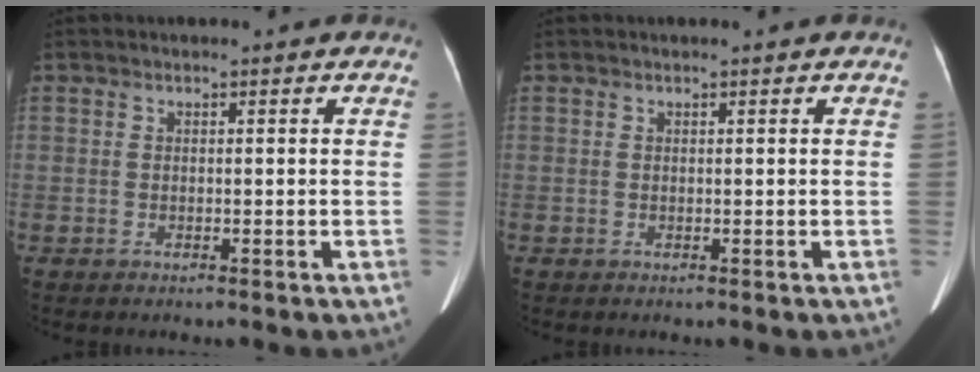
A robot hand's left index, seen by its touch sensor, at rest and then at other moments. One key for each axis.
{"total": 0.0}